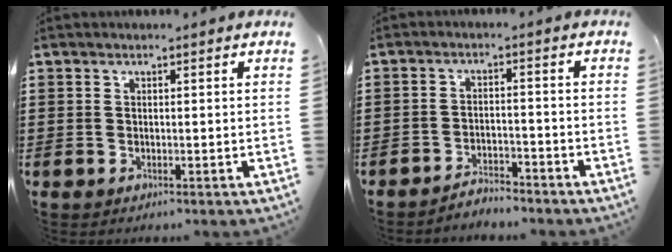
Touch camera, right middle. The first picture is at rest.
{"total": 3.2, "force": [-3.1, 0.3, 0.2], "torque": [-0.011, 0.004, -0.066]}